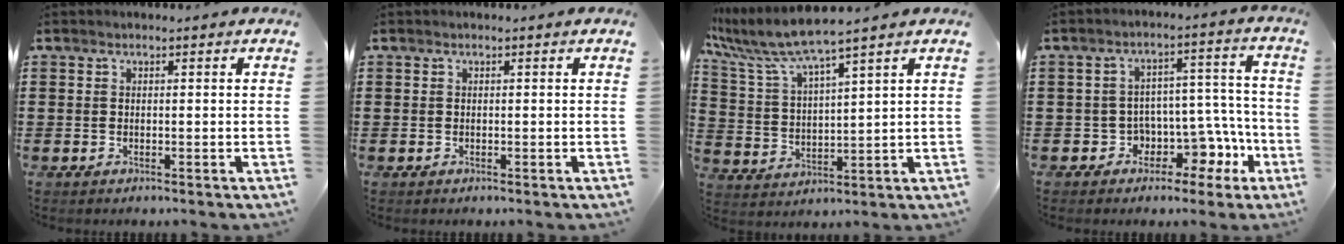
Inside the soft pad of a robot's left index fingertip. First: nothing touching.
{"total": 0.0}
{"total": 7.2, "force": [6.0, -0.1, 3.9], "torque": [-0.101, -0.031, 0.100]}
{"total": 6.0, "force": [-2.3, 5.2, 2.0], "torque": [-0.046, -0.006, -0.039]}